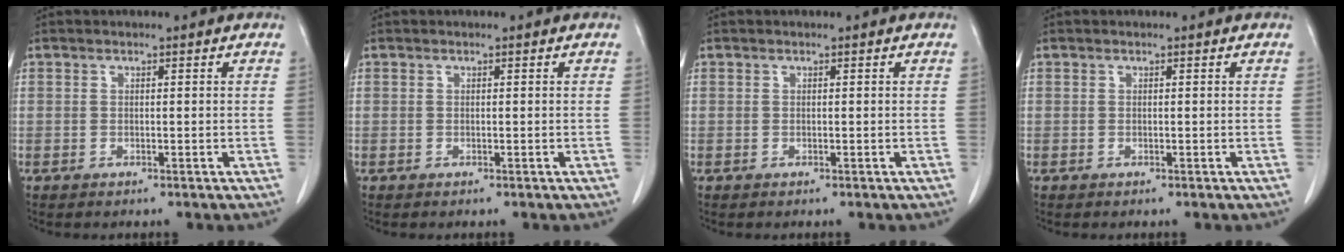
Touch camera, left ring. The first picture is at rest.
{"total": 0.0}
{"total": 0.0}
{"total": 0.0}